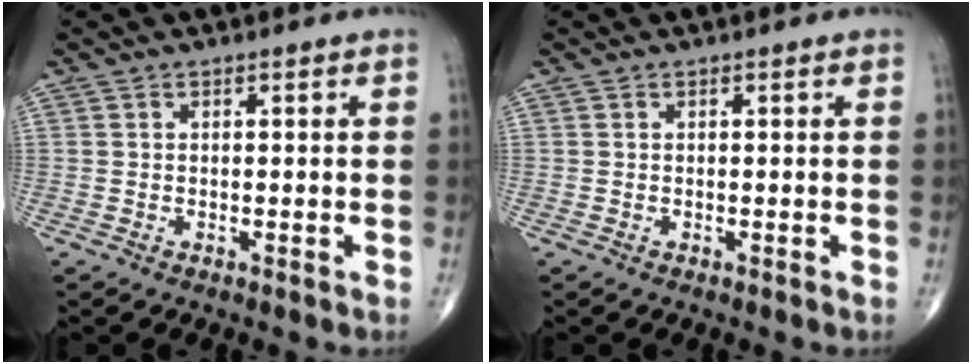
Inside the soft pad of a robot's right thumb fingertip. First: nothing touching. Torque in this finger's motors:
{"motor_torque": [0.00, 0.00, -0.01, 0.01, 0.00]}